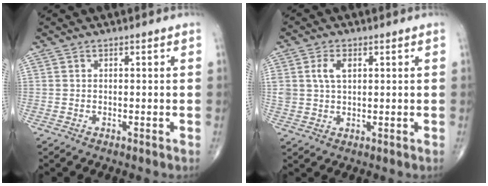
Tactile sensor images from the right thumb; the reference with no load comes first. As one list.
[{"total": 4.6, "force": [1.4, 2.9, 3.3], "torque": [-0.064, 0.001, 0.028]}]